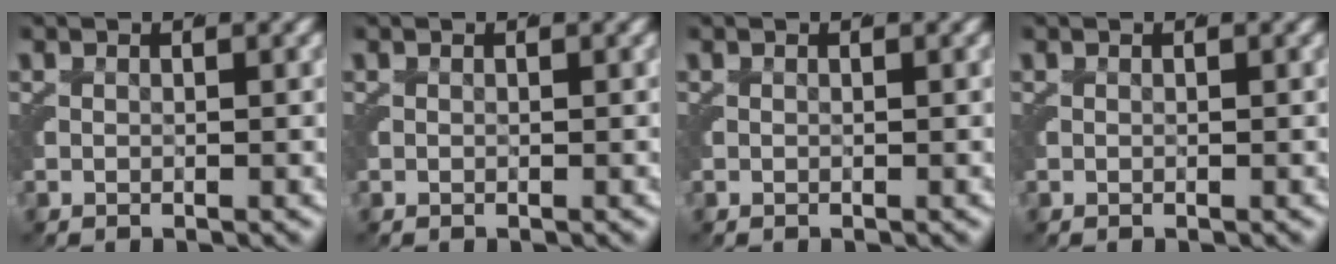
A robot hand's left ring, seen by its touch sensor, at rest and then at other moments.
{"total": 0.0}
{"total": 0.0}
{"total": 0.0}